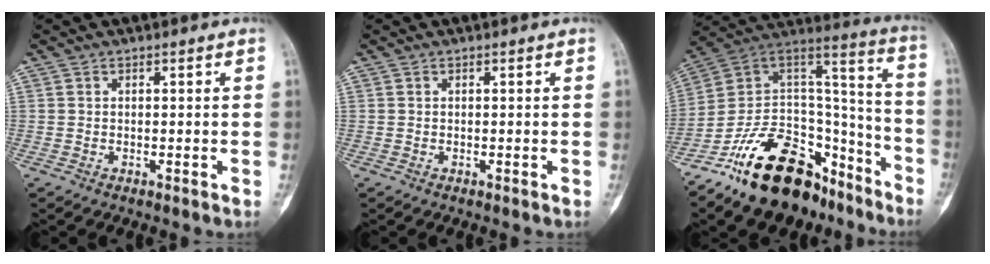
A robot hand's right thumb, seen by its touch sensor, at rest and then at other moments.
{"total": 0.0}
{"total": 27.1, "force": [-17.3, 14.8, 14.6], "torque": [-0.221, 0.109, -0.292]}